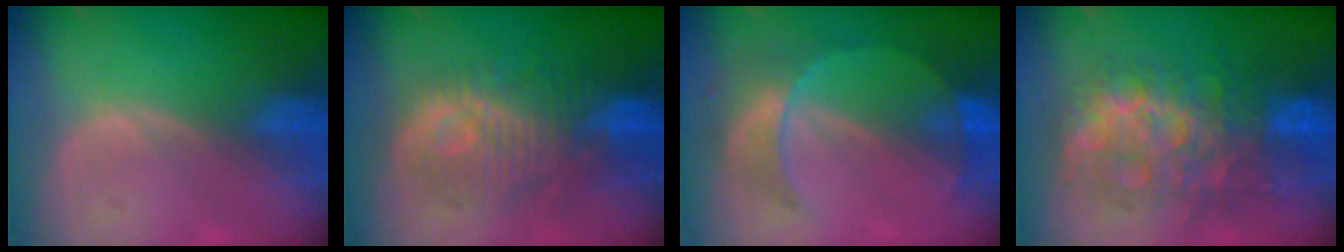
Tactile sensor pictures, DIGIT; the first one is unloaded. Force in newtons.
{"total": 10.2, "press": 10.1, "slide": 1.7}
{"total": 7.6, "press": 6.7, "slide": 3.6}
{"total": 12.4, "press": 12.3, "slide": 1.2}